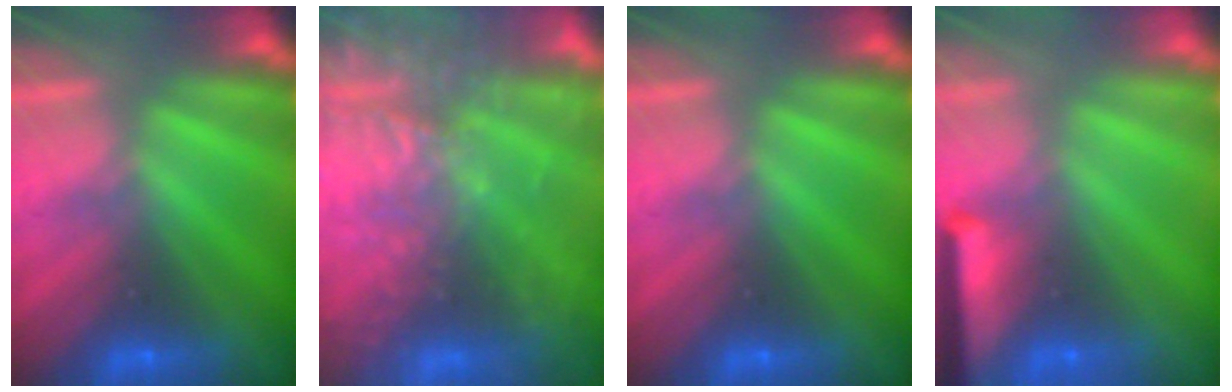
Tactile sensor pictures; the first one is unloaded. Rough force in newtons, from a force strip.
{"total": 7.0}
{"total": 0.0}
{"total": 7.7}